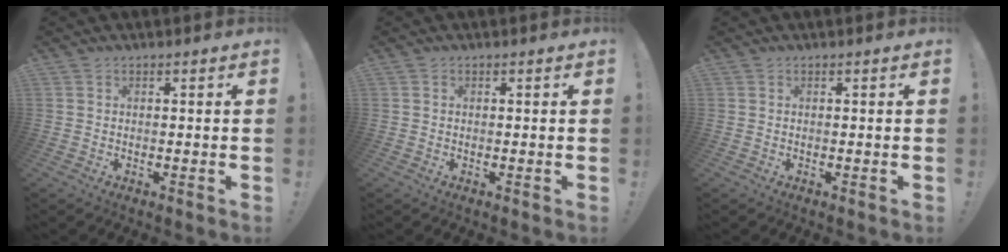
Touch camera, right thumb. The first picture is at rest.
{"total": 0.0}
{"total": 0.0}